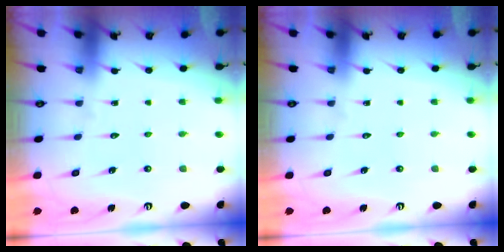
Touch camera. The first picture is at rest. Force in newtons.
{"total": 0.0}